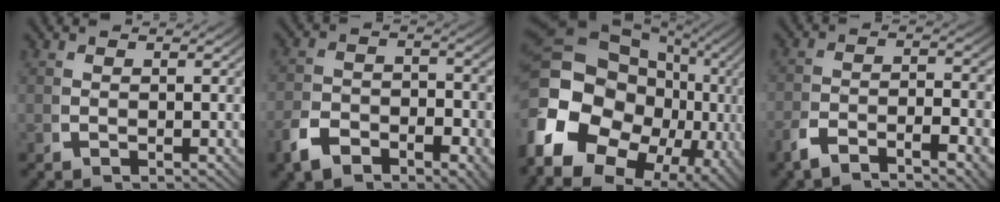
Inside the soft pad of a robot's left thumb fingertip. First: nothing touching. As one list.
[{"total": 4.3, "force": [-2.5, 2.7, 2.2], "torque": [-0.032, -0.019, -0.039]}, {"total": 20.1, "force": [0.3, 15.7, 12.6], "torque": [-0.271, -0.048, 0.005]}, {"total": 4.7, "force": [-2.9, 1.6, 3.3], "torque": [-0.046, -0.012, -0.051]}]